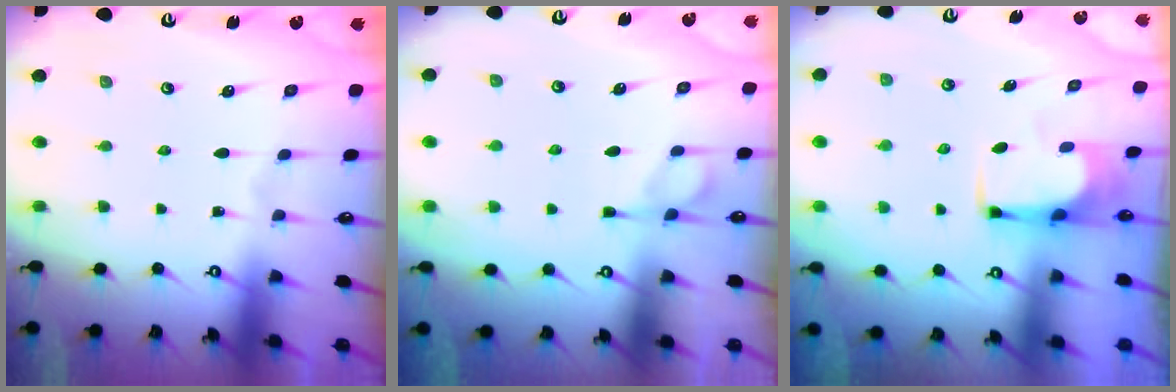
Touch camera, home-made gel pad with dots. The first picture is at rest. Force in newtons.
{"total": 1.1, "press": 0.0, "slide": 1.0}
{"total": 5.3, "press": 5.3, "slide": 0.5}